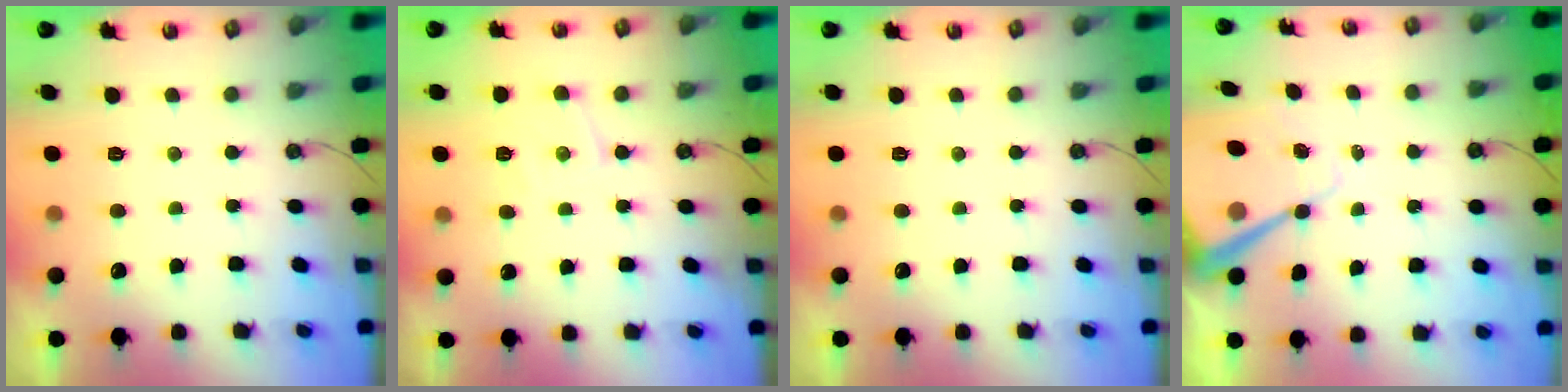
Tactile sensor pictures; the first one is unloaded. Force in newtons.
{"total": 8.4, "press": 8.4, "slide": 0.6}
{"total": 0.0}
{"total": 13.7, "press": 13.7, "slide": 1.2}